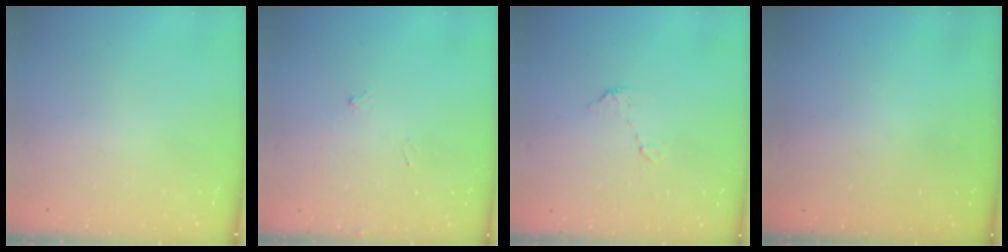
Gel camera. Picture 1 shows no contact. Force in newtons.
{"total": 7.3, "press": 7.3, "slide": 0.4}
{"total": 6.0, "press": 6.0, "slide": 0.3}
{"total": 3.3, "press": 3.3, "slide": 0.1}